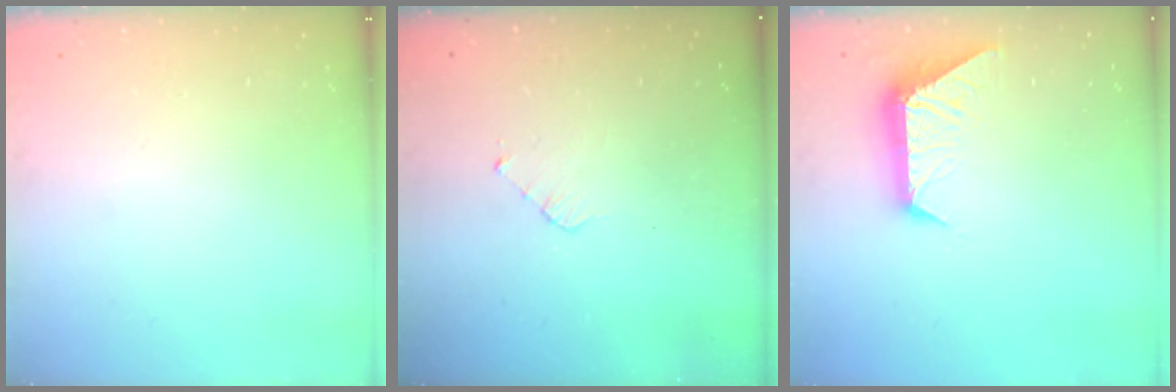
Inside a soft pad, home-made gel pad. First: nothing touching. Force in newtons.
{"total": 2.8, "press": 2.8, "slide": 0.2}
{"total": 10.7, "press": 10.7, "slide": 0.6}